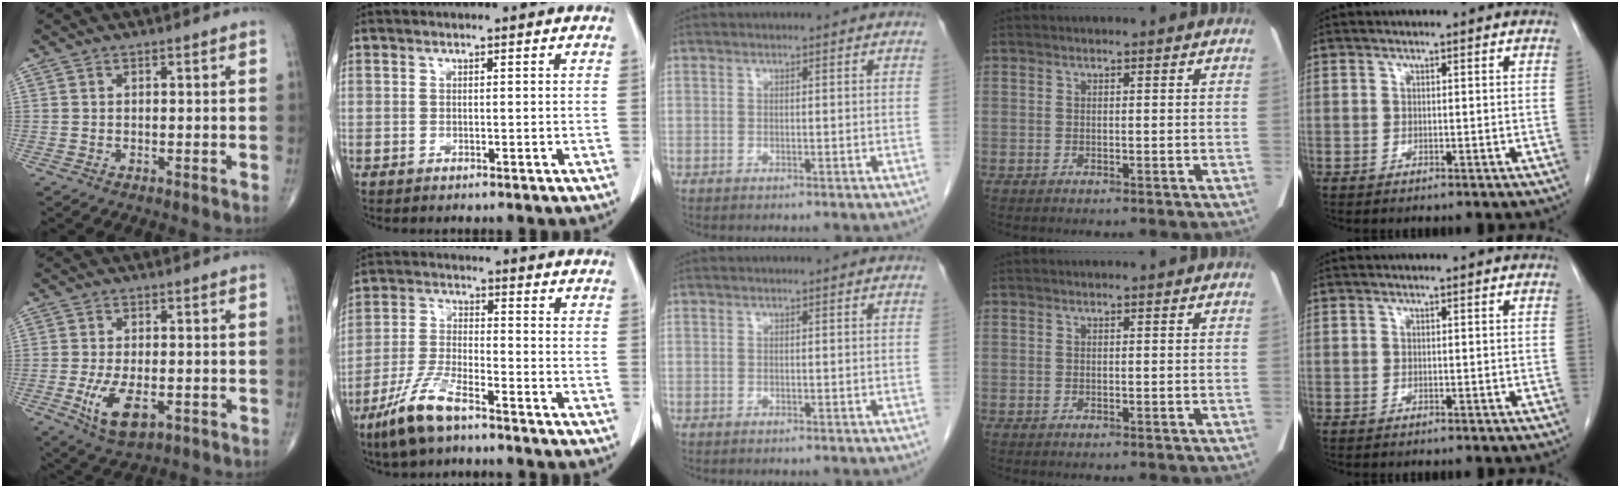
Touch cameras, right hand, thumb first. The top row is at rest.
{"thumb": {"total": 8.2, "force": [-2.5, 3.9, 6.7], "torque": [-0.126, -0.007, -0.035]}, "index": {"total": 8.7, "force": [-6.2, 1.8, 5.8], "torque": [-0.129, -0.017, -0.122]}}